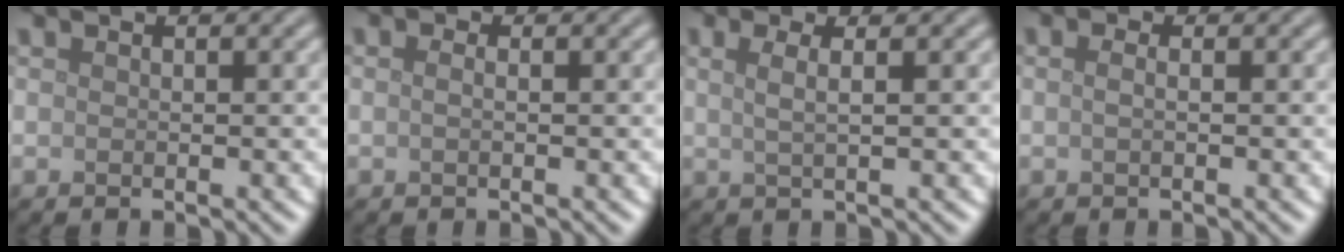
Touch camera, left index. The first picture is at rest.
{"total": 1.0, "force": [0.2, 0.5, 0.8], "torque": [-0.008, -0.008, -0.008]}
{"total": 2.6, "force": [0.9, 1.1, 2.2], "torque": [-0.029, 0.001, -0.006]}
{"total": 1.3, "force": [0.3, 0.6, 1.1], "torque": [-0.011, -0.003, -0.008]}